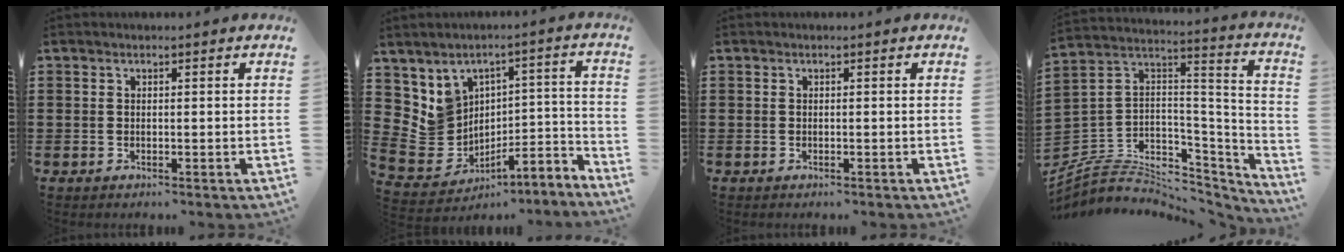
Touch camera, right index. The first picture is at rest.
{"total": 4.0, "force": [-0.8, 4.0, -0.1], "torque": [-0.031, -0.021, -0.017]}
{"total": 0.0}
{"total": 5.4, "force": [-2.8, 4.2, 2.0], "torque": [-0.063, -0.023, -0.054]}